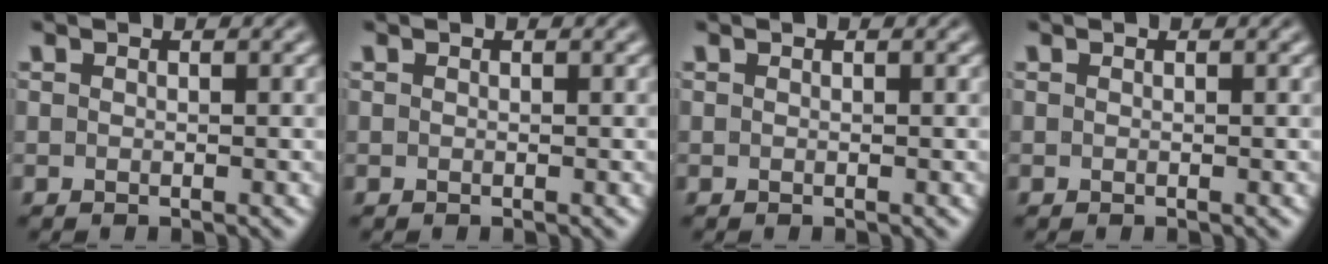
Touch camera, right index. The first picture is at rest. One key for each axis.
{"total": 0.0}
{"total": 0.0}
{"total": 0.0}